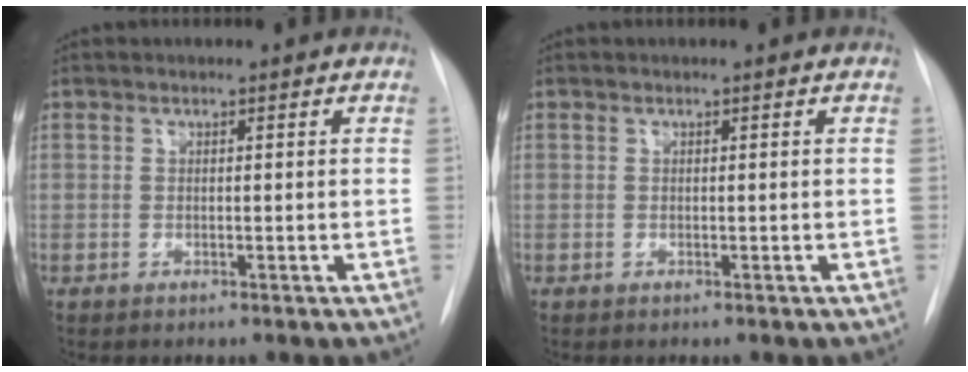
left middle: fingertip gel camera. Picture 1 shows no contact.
{"total": 0.0}